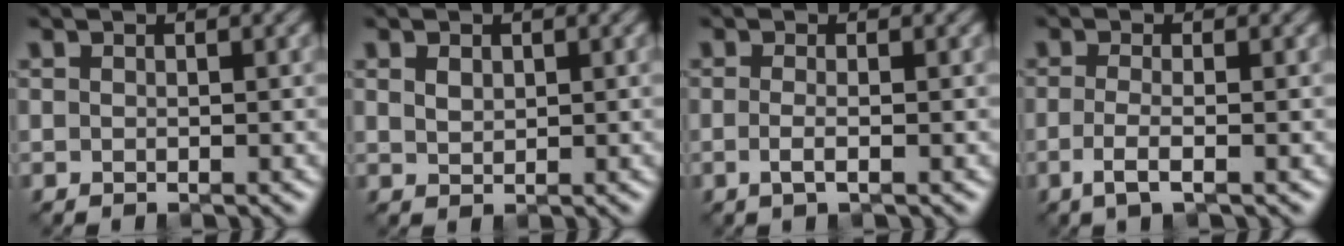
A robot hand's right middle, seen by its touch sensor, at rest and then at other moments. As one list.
[{"total": 1.2, "force": [0.6, 0.8, 0.7], "torque": [-0.015, -0.001, 0.015]}, {"total": 1.6, "force": [-0.4, 0.5, 1.4], "torque": [-0.028, -0.006, -0.012]}, {"total": 2.4, "force": [-0.8, 0.7, 2.2], "torque": [-0.044, -0.005, -0.022]}]